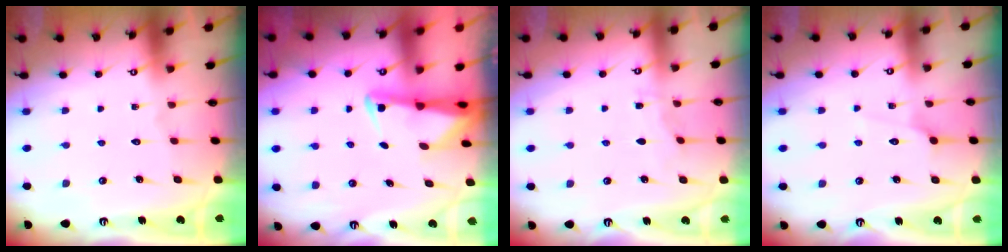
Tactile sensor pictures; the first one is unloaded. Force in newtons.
{"total": 2.4, "press": 2.3, "slide": 0.4}
{"total": 2.8, "press": 2.8, "slide": 0.3}
{"total": 2.8, "press": 2.7, "slide": 0.6}